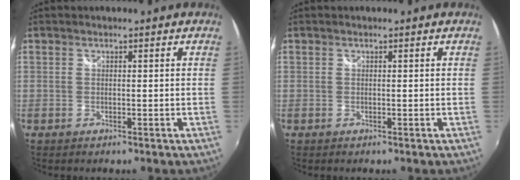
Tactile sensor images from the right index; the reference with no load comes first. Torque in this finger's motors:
{"motor_torque": [0.00, 0.00, 0.00, 0.00]}